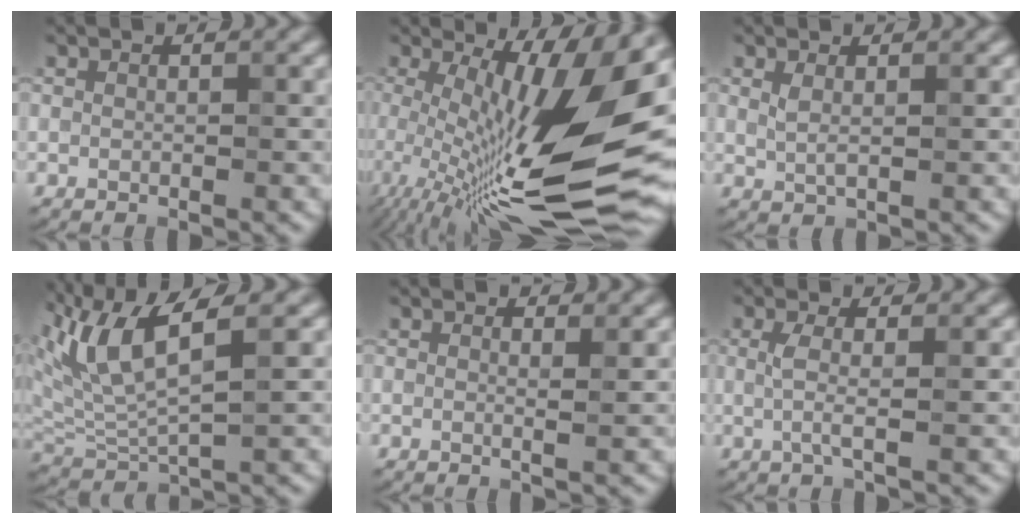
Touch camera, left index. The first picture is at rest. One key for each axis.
{"total": 17.6, "fx": -0.9, "fy": 5.3, "fz": 16.7, "tx": -0.264, "ty": -0.003, "tz": -0.011}
{"total": 1.3, "fx": 0.7, "fy": 0.4, "fz": 1.0, "tx": -0.023, "ty": -0.004, "tz": 0.014}
{"total": 6.5, "fx": 2.9, "fy": 2.0, "fz": 5.5, "tx": -0.126, "ty": -0.002, "tz": 0.060}
{"total": 1.0, "fx": 0.3, "fy": 0.2, "fz": 0.9, "tx": -0.012, "ty": -0.002, "tz": -0.002}
{"total": 2.2, "fx": 0.1, "fy": 0.4, "fz": 2.1, "tx": -0.048, "ty": -0.001, "tz": -0.002}